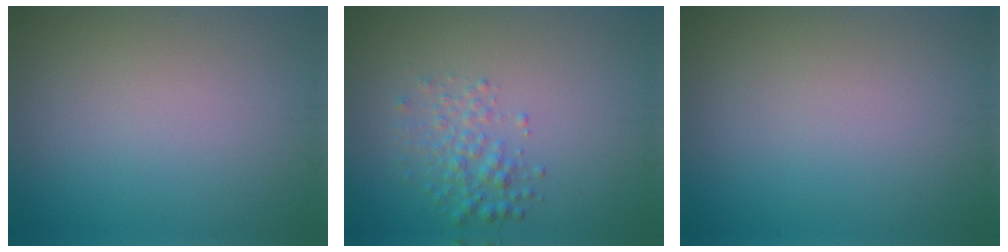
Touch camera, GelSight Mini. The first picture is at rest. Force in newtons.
{"total": 2.4, "press": 2.4, "slide": 0.1}
{"total": 0.0}